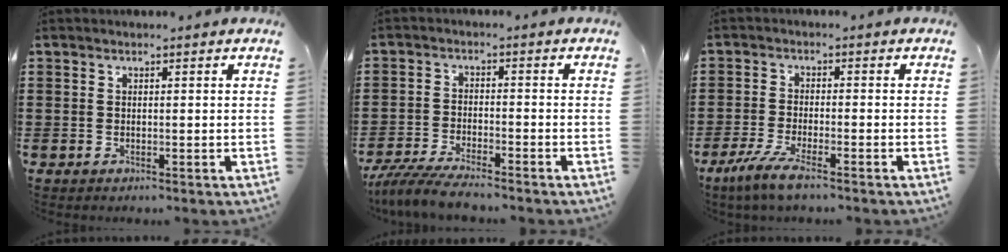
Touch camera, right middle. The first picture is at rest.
{"total": 5.6, "force": [-5.1, 0.4, 2.0], "torque": [-0.054, -0.011, -0.102]}
{"total": 4.9, "force": [-3.8, 0.3, 3.2], "torque": [-0.082, -0.020, -0.075]}